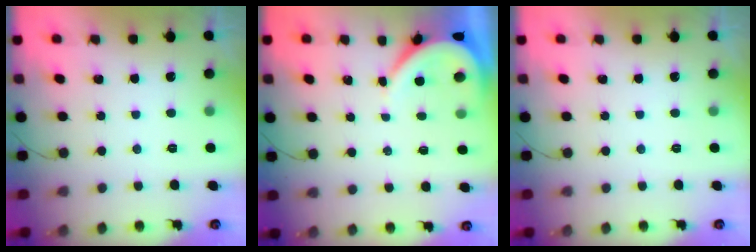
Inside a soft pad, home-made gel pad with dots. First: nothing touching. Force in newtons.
{"total": 3.7, "press": 3.6, "slide": 0.5}
{"total": 0.0}